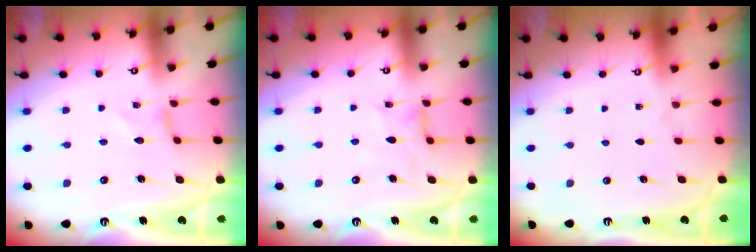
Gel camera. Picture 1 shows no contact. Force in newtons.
{"total": 1.9, "press": 1.9, "slide": 0.3}
{"total": 0.0}